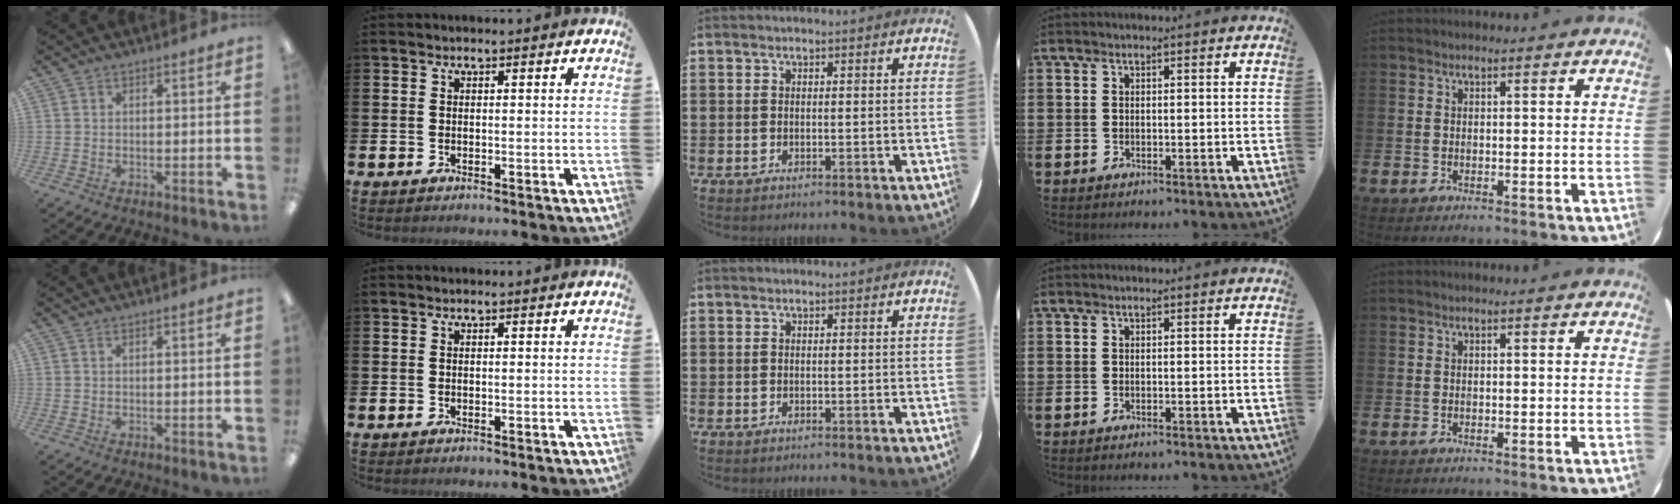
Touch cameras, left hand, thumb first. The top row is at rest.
{}